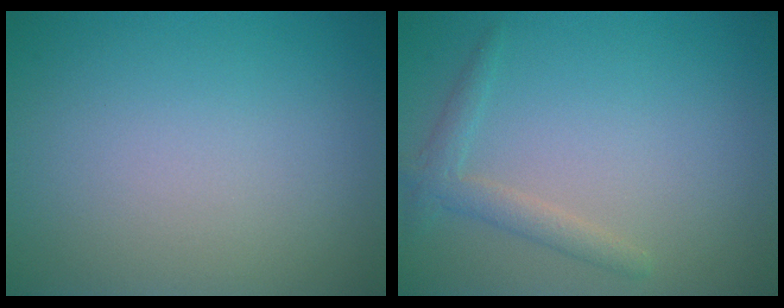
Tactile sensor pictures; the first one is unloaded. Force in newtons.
{"total": 1.9, "press": 1.9, "slide": 0.1}